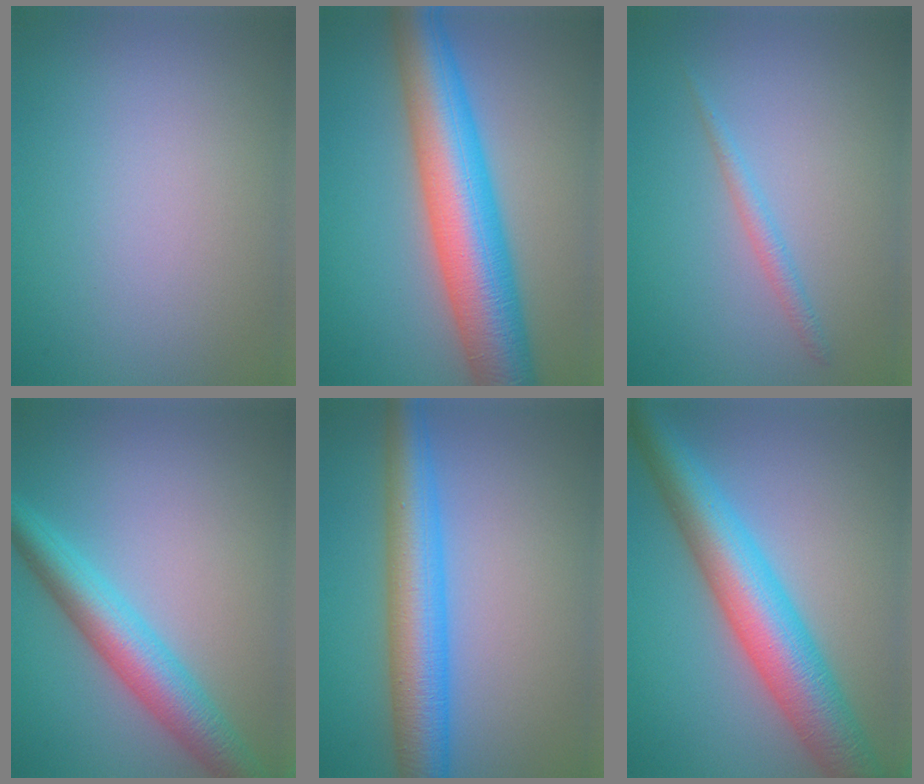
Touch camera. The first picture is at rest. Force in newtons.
{"total": 11.0, "press": 11.0, "slide": 0.2}
{"total": 1.4, "press": 1.4, "slide": 0.0}
{"total": 5.8, "press": 5.8, "slide": 0.1}
{"total": 7.1, "press": 7.1, "slide": 0.1}
{"total": 9.2, "press": 9.2, "slide": 0.2}